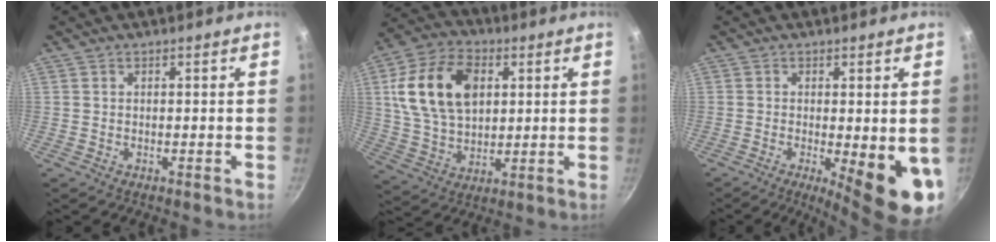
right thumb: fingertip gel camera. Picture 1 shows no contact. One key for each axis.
{"total": 17.4, "fx": 4.3, "fy": 11.5, "fz": 12.3, "tx": -0.214, "ty": -0.002, "tz": 0.077}
{"total": 11.6, "fx": -2.3, "fy": 3.0, "fz": 10.9, "tx": -0.127, "ty": -0.016, "tz": -0.022}